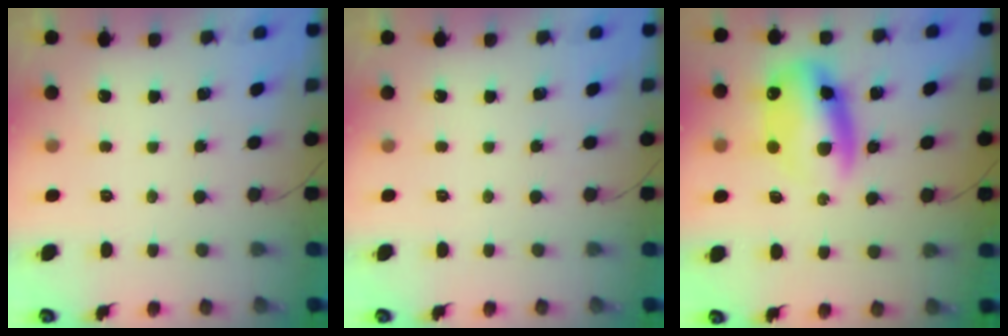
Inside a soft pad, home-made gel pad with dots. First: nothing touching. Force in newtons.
{"total": 0.0}
{"total": 13.4, "press": 13.2, "slide": 2.7}